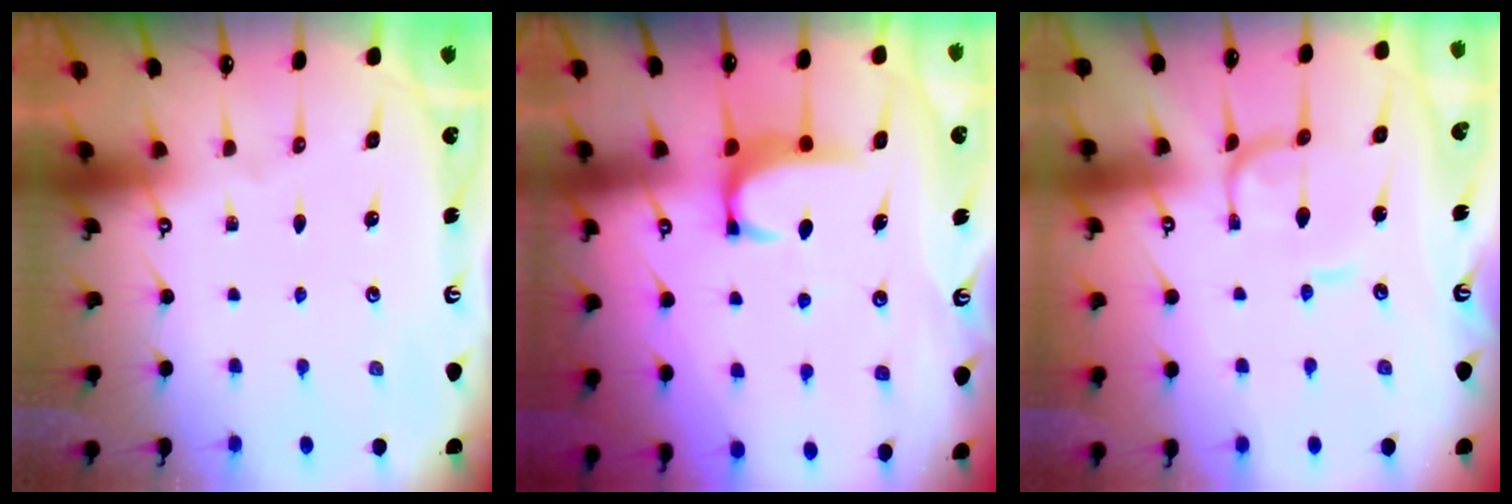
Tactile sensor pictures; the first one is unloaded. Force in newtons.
{"total": 2.3, "press": 2.3, "slide": 0.6}
{"total": 0.6, "press": 0.6, "slide": 0.3}